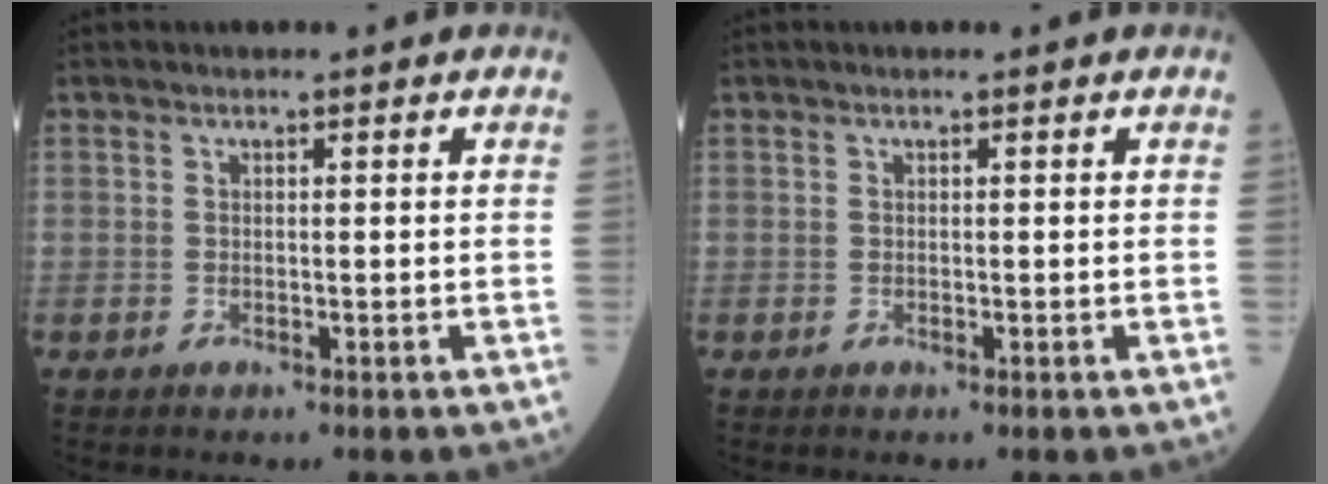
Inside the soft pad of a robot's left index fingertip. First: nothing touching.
{"total": 0.0}